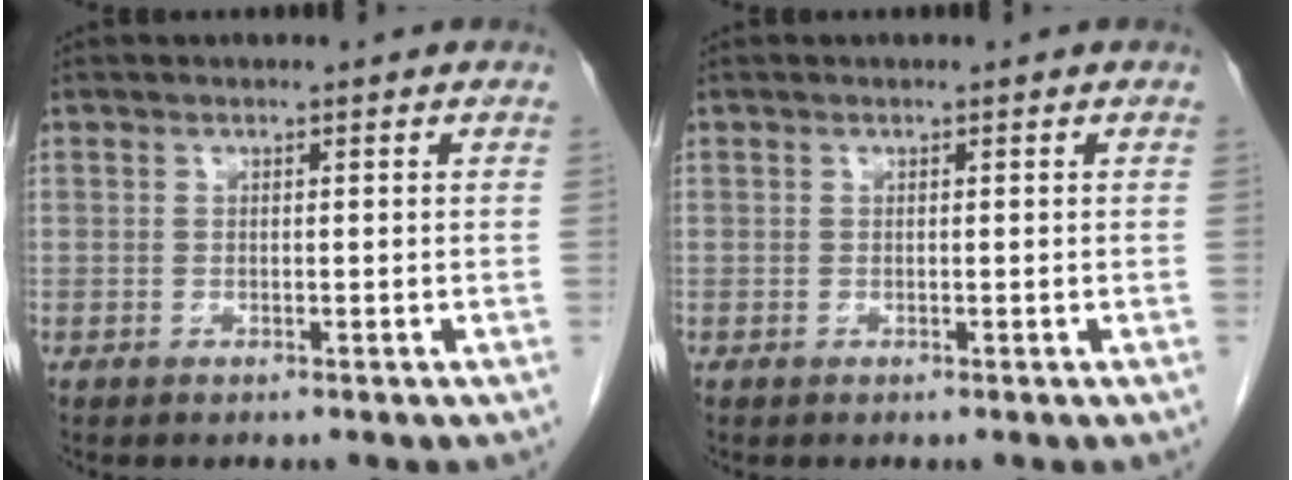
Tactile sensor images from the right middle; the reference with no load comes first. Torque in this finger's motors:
{"motor_torque": [0.02, 0.13, 0.04, 0.00]}